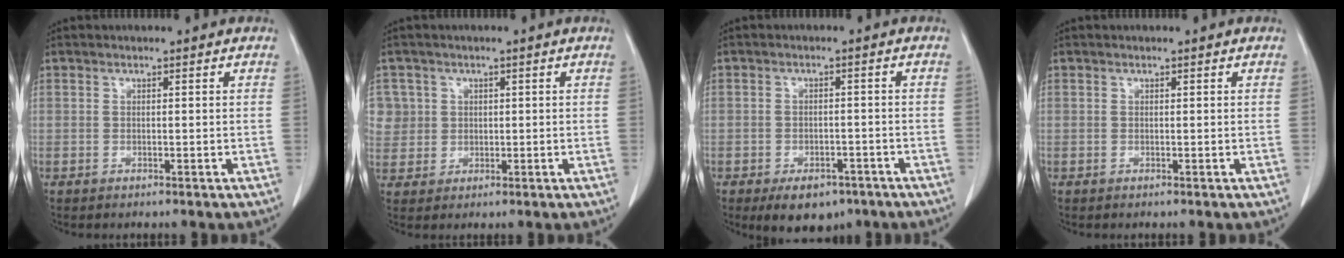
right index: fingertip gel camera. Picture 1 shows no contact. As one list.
[{"total": 6.2, "force": [1.8, 5.9, 0.1], "torque": [-0.003, 0.016, 0.048]}, {"total": 6.5, "force": [-4.4, 3.7, 3.1], "torque": [-0.040, 0.002, -0.059]}, {"total": 0.0}]